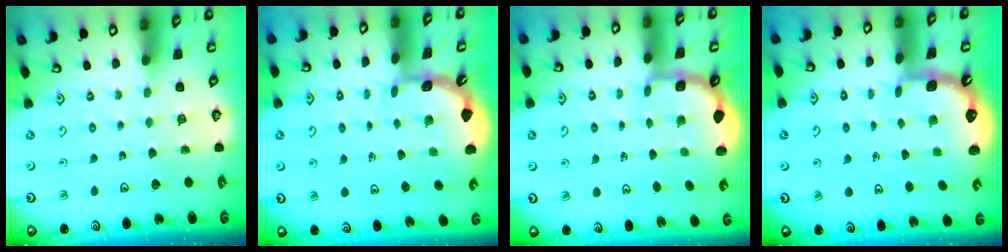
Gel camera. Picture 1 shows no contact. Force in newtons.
{"total": 1.8, "press": 1.8, "slide": 0.2}
{"total": 2.5, "press": 2.2, "slide": 1.1}
{"total": 1.3, "press": 1.3, "slide": 0.1}